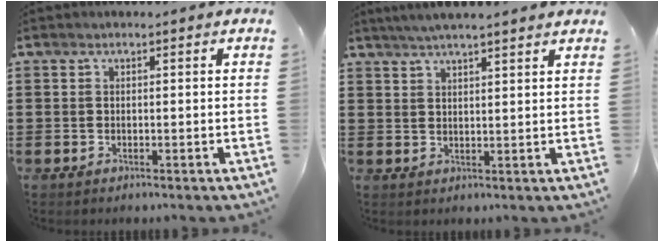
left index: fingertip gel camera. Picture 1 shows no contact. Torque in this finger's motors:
{"motor_torque": [1.06, -1.08, 0.24, 0.16]}